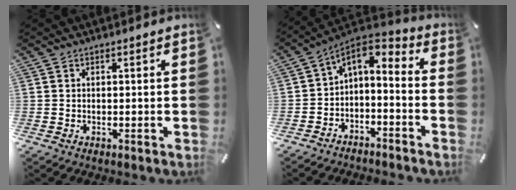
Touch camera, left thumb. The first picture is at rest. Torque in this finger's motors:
{"motor_torque": [0.07, 1.30, 0.53, -0.05, 0.03]}